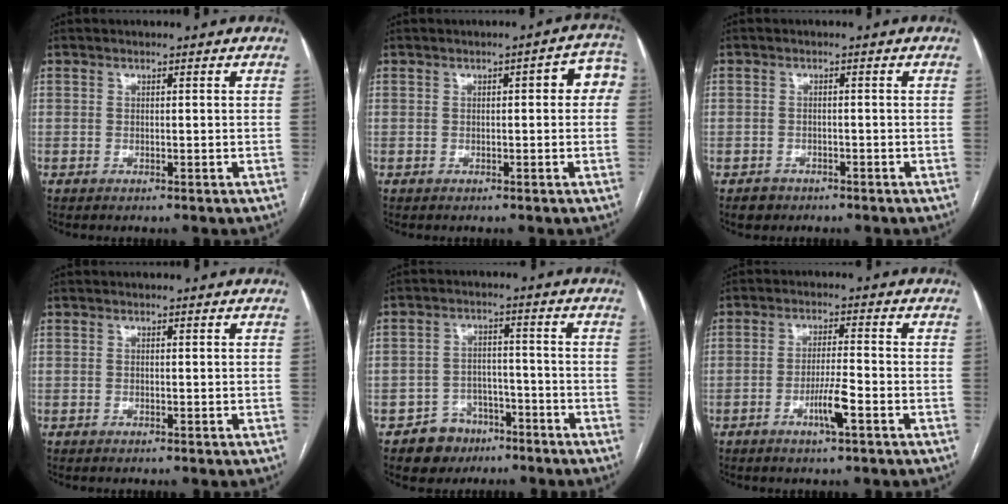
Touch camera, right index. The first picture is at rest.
{"total": 5.0, "force": [0.8, 1.6, 4.6], "torque": [-0.042, 0.022, 0.002]}
{"total": 2.7, "force": [-1.5, 2.3, -0.1], "torque": [0.006, 0.012, -0.020]}
{"total": 0.0}
{"total": 6.1, "force": [-4.0, 4.6, 0.8], "torque": [-0.004, 0.014, -0.058]}
{"total": 4.9, "force": [-2.3, 0.0, 4.3], "torque": [-0.080, -0.006, -0.043]}